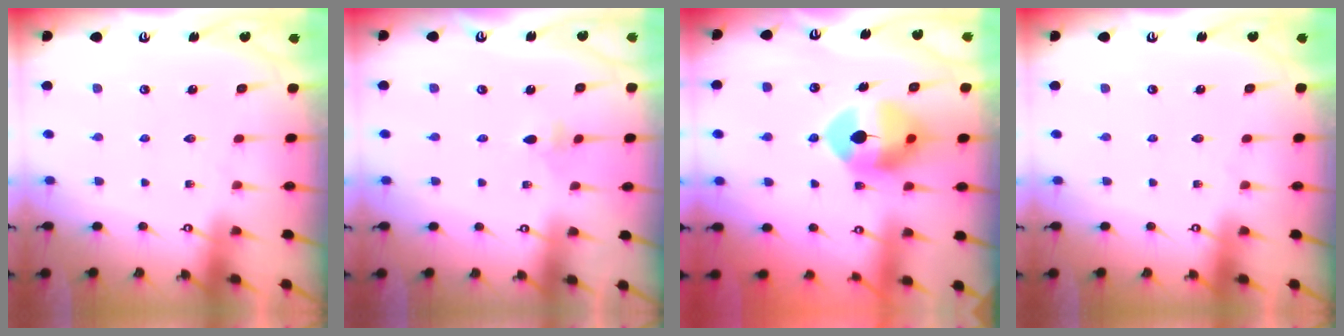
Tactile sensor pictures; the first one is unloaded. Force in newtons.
{"total": 2.8, "press": 2.7, "slide": 0.9}
{"total": 10.8, "press": 10.7, "slide": 1.1}
{"total": 0.0}